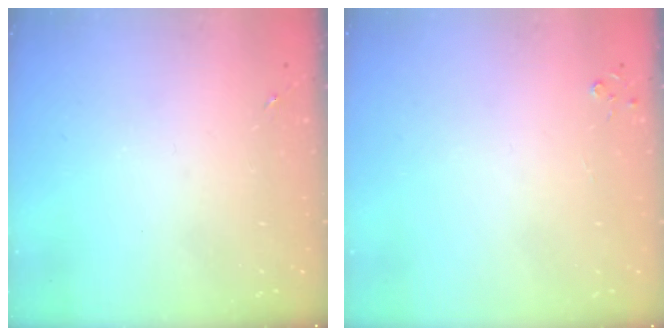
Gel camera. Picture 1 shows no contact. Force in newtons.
{"total": 2.8, "press": 2.8, "slide": 0.3}